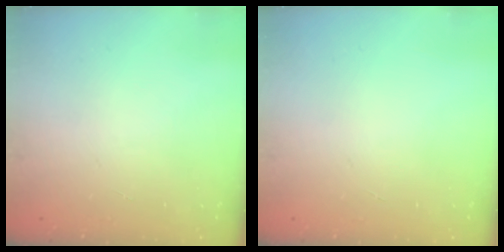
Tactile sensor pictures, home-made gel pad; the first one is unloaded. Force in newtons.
{"total": 0.0}